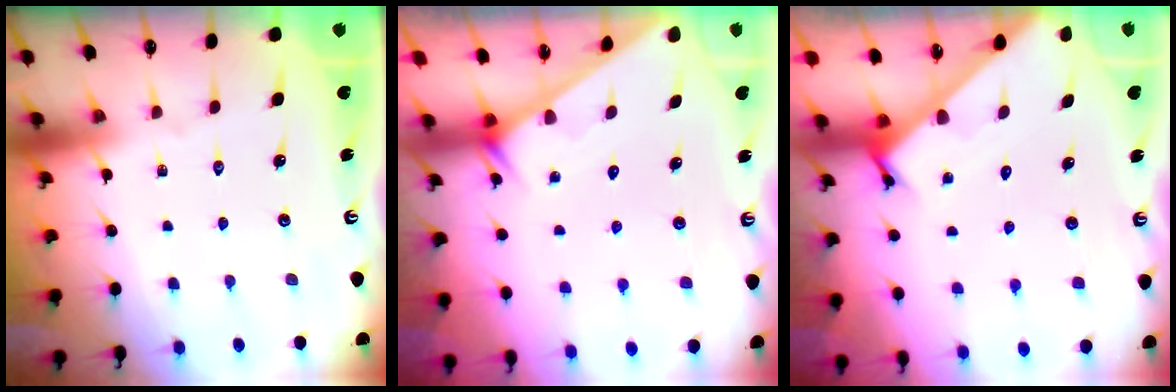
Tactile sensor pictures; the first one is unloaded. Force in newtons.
{"total": 1.8, "press": 1.8, "slide": 0.1}
{"total": 2.5, "press": 2.5, "slide": 0.1}